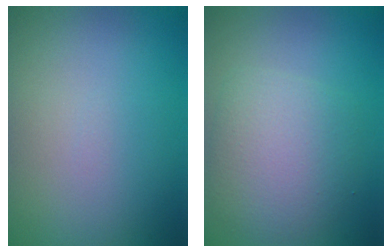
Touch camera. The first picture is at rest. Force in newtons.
{"total": 4.5, "press": 4.5, "slide": 0.0}